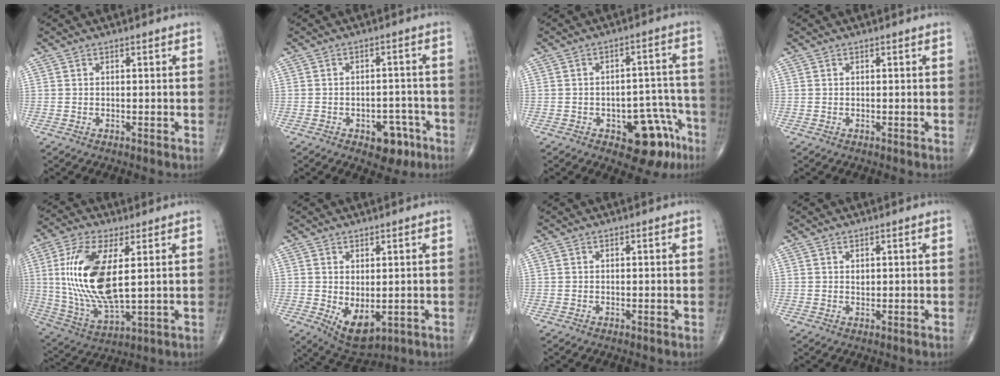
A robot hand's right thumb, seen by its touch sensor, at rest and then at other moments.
{"total": 6.7, "force": [-3.5, 4.0, 4.1], "torque": [-0.024, 0.027, -0.042]}
{"total": 11.6, "force": [-5.9, 5.9, 8.1], "torque": [-0.057, 0.048, -0.069]}
{"total": 0.0}
{"total": 17.8, "force": [2.9, 7.2, 16.0], "torque": [-0.333, -0.019, 0.065]}
{"total": 7.0, "force": [-1.1, 3.7, 5.8], "torque": [-0.080, -0.009, 0.003]}
{"total": 0.0}
{"total": 0.9, "force": [0.4, 0.6, 0.6], "torque": [-0.005, -0.003, 0.008]}